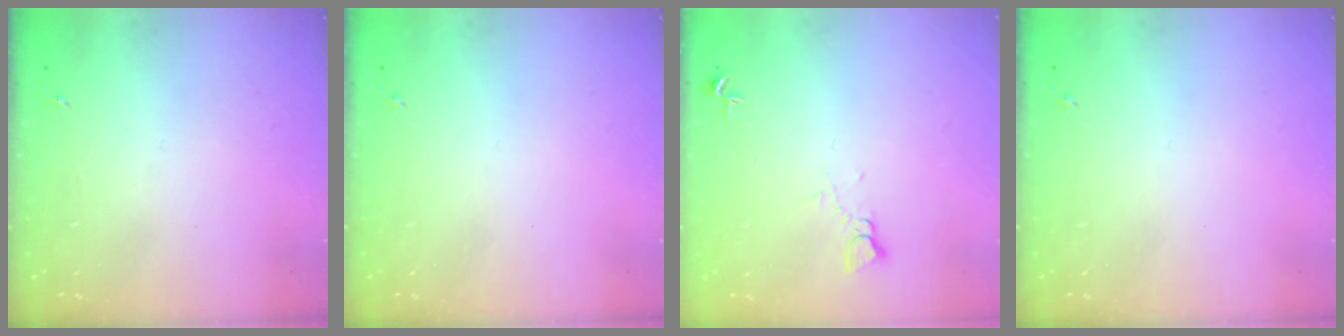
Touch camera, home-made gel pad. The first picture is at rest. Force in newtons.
{"total": 0.0}
{"total": 3.3, "press": 3.3, "slide": 0.3}
{"total": 0.0}